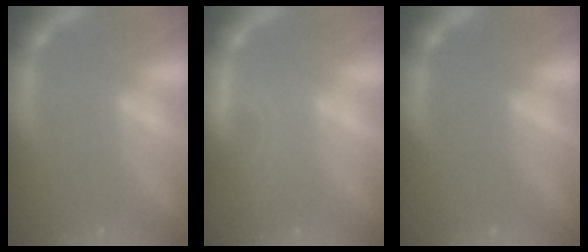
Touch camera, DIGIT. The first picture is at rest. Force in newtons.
{"total": 2.9}
{"total": 0.0}